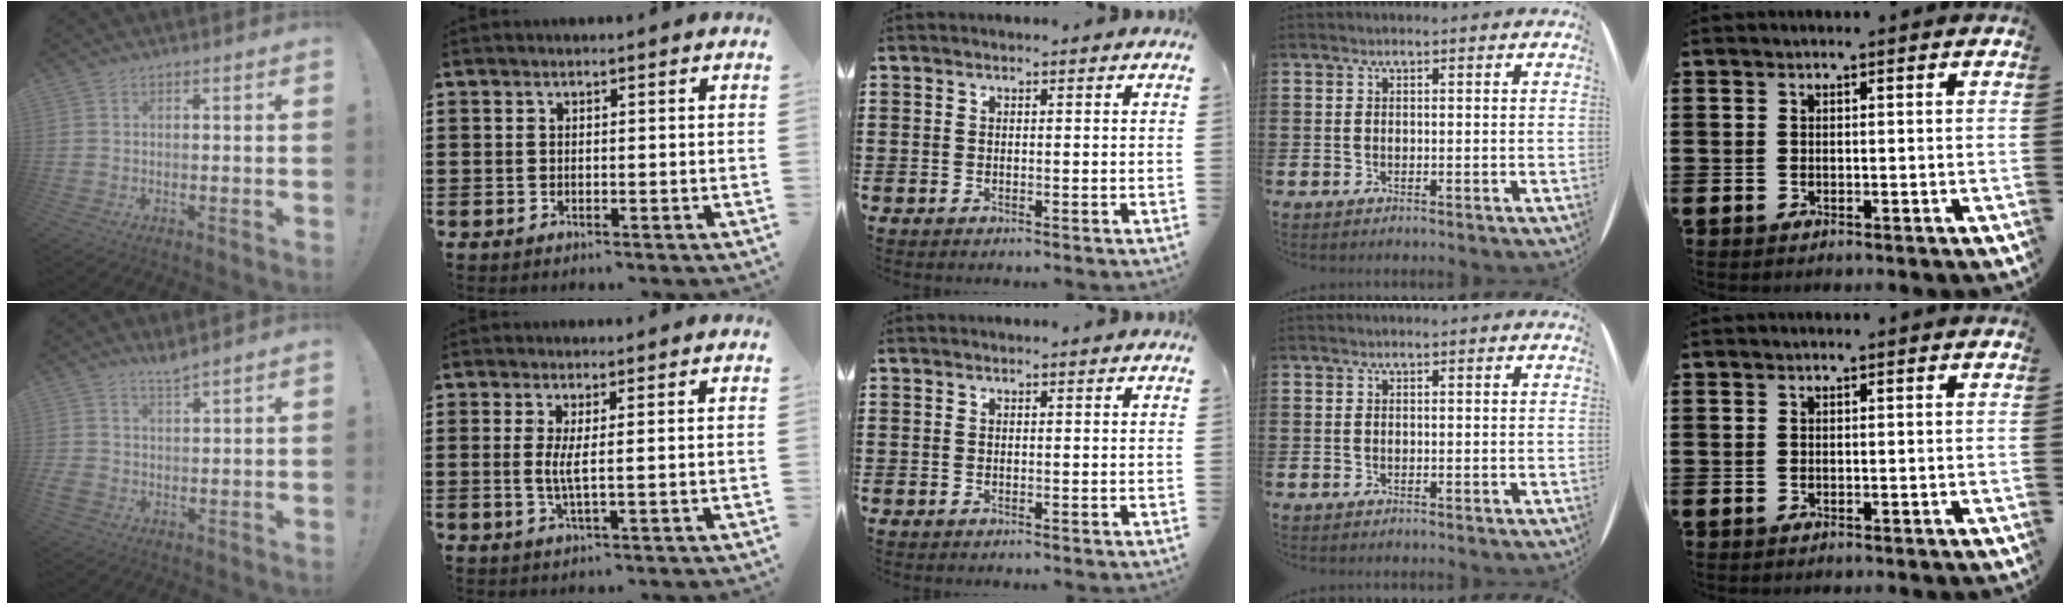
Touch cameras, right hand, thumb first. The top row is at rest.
{"thumb": {"total": 3.9, "force": [3.2, 0.9, 2.1], "torque": [-0.028, -0.023, 0.057]}, "index": {"total": 2.9, "force": [0.3, -0.4, 2.8], "torque": [-0.055, -0.011, 0.005]}}